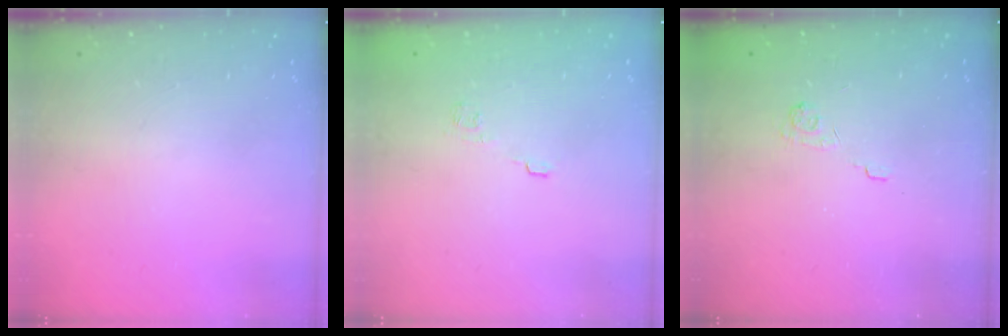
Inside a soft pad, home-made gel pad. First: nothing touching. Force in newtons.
{"total": 6.5, "press": 6.4, "slide": 1.1}
{"total": 2.1, "press": 1.5, "slide": 1.4}